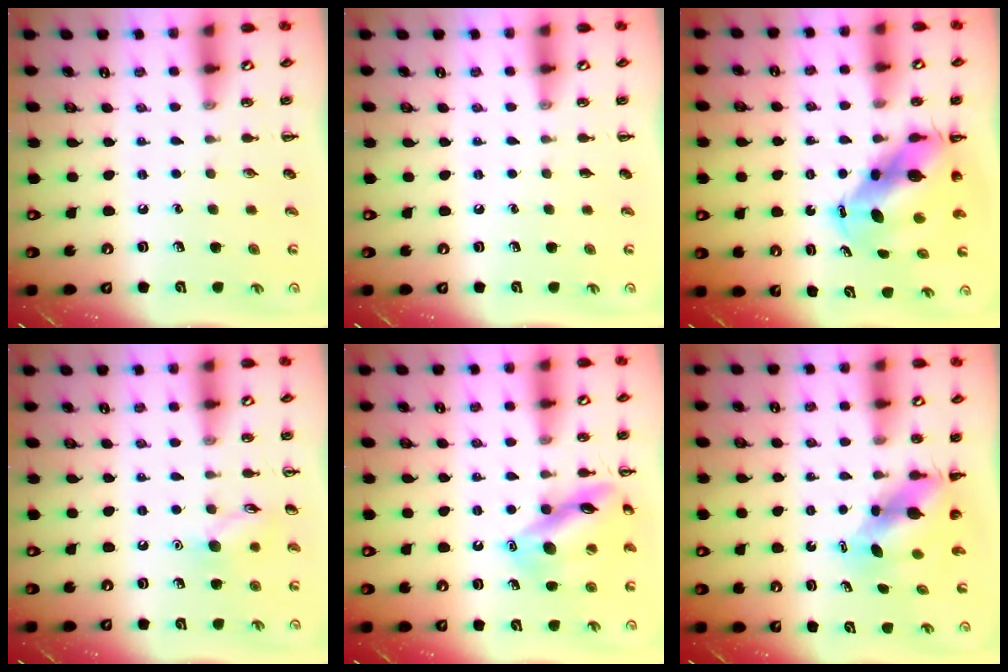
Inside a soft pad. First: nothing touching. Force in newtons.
{"total": 0.0}
{"total": 9.4, "press": 9.0, "slide": 2.5}
{"total": 8.6, "press": 8.5, "slide": 0.8}
{"total": 14.0, "press": 13.9, "slide": 1.4}
{"total": 5.6, "press": 5.5, "slide": 1.1}